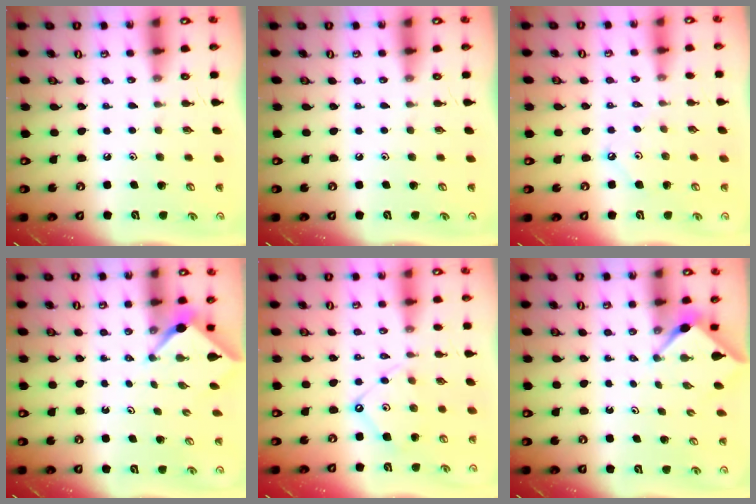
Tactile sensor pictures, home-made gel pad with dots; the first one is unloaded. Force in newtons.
{"total": 0.0}
{"total": 3.1, "press": 3.1, "slide": 0.1}
{"total": 2.4, "press": 2.4, "slide": 0.3}
{"total": 8.9, "press": 8.9, "slide": 0.8}
{"total": 3.0, "press": 2.9, "slide": 0.4}